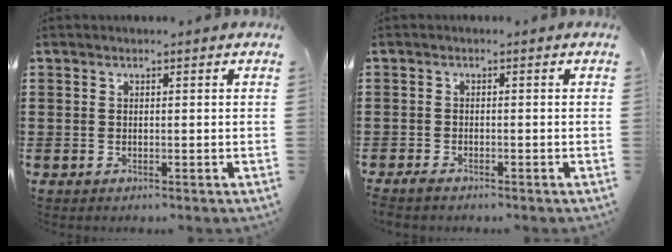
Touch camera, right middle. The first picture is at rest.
{"total": 1.0, "force": [-0.9, 0.3, 0.3], "torque": [-0.017, -0.005, -0.021]}